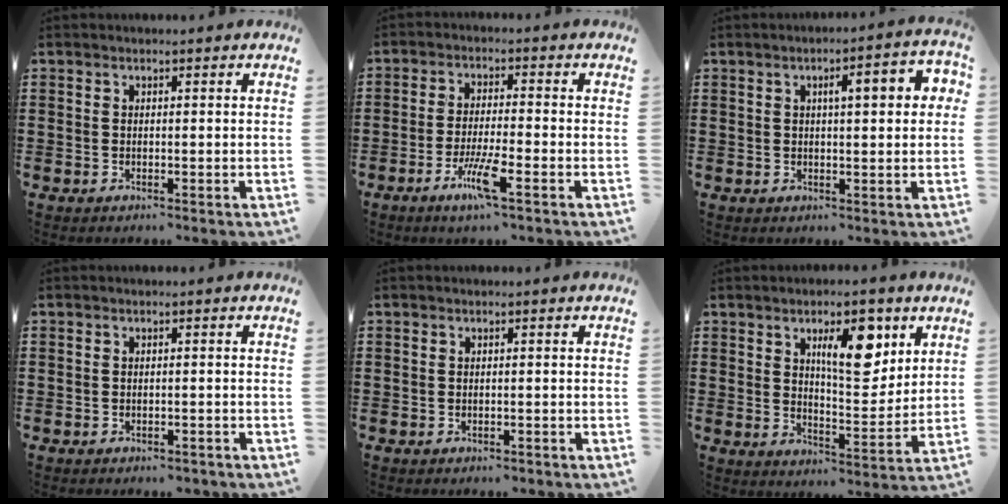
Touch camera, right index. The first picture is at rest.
{"total": 6.0, "force": [-3.3, 0.5, 5.0], "torque": [-0.107, -0.014, -0.062]}
{"total": 4.9, "force": [1.2, 1.1, 4.6], "torque": [-0.065, -0.001, 0.010]}
{"total": 1.0, "force": [-0.9, 0.4, 0.1], "torque": [-0.004, 0.002, -0.022]}
{"total": 0.6, "force": [-0.5, 0.4, 0.0], "torque": [-0.001, 0.002, -0.013]}
{"total": 9.5, "force": [4.6, 3.8, 7.5], "torque": [-0.110, -0.009, 0.070]}